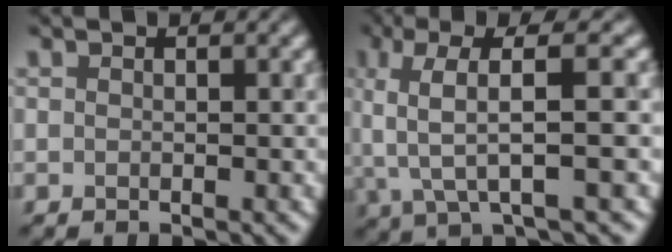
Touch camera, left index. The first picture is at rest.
{"total": 6.8, "force": [0.9, 1.4, 6.6], "torque": [-0.125, 0.012, 0.014]}